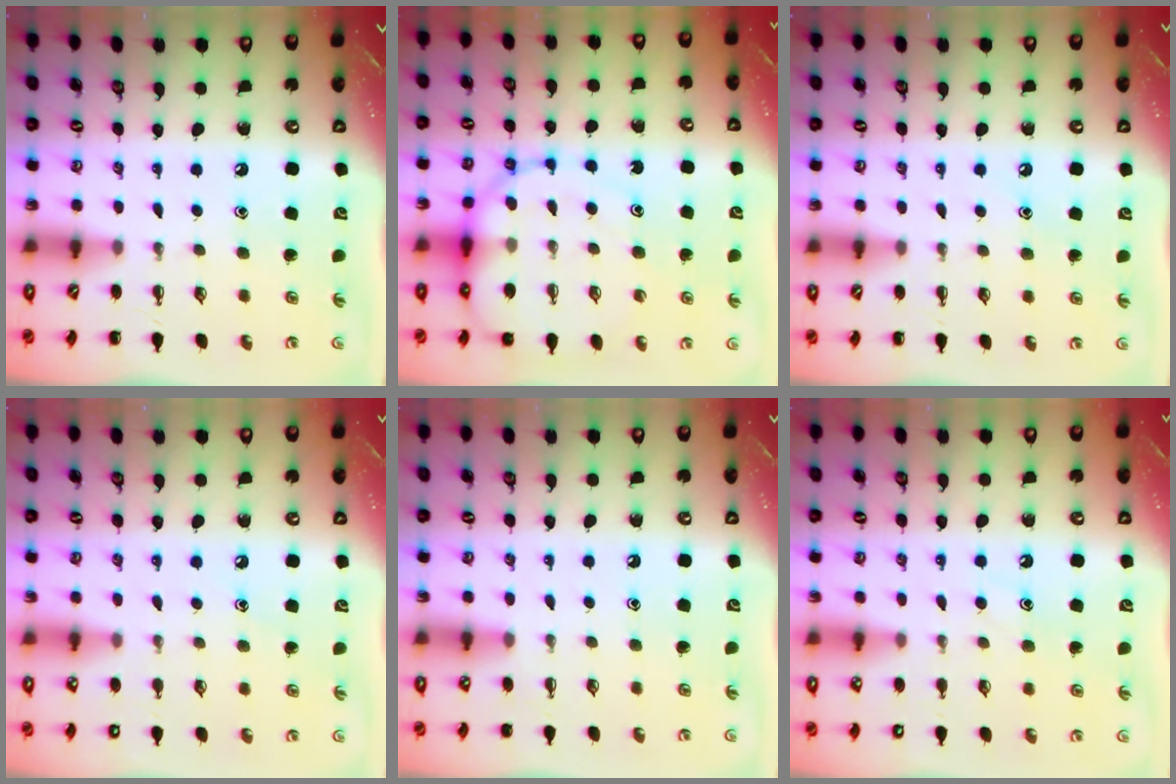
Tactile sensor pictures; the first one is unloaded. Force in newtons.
{"total": 13.3, "press": 12.9, "slide": 3.3}
{"total": 6.8, "press": 6.6, "slide": 1.8}
{"total": 6.9, "press": 6.8, "slide": 1.4}
{"total": 3.9, "press": 3.6, "slide": 1.4}
{"total": 7.6, "press": 7.5, "slide": 1.1}